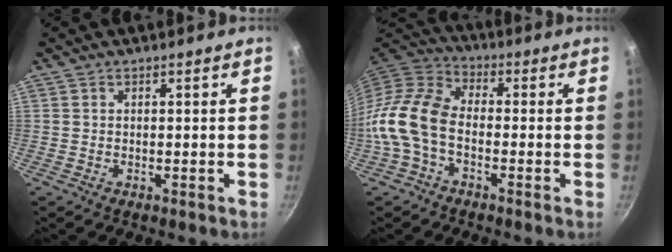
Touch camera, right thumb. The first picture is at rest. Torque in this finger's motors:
{"motor_torque": [0.47, 0.92, 0.98, -1.03, 0.19]}